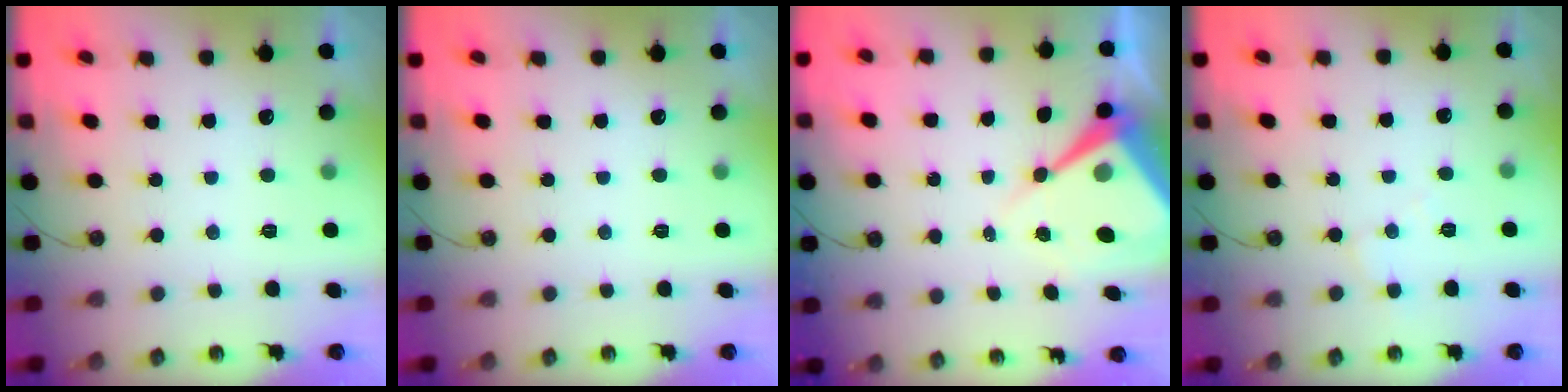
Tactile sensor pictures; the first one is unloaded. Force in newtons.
{"total": 0.0}
{"total": 11.5, "press": 11.4, "slide": 1.0}
{"total": 4.6, "press": 4.6, "slide": 0.6}